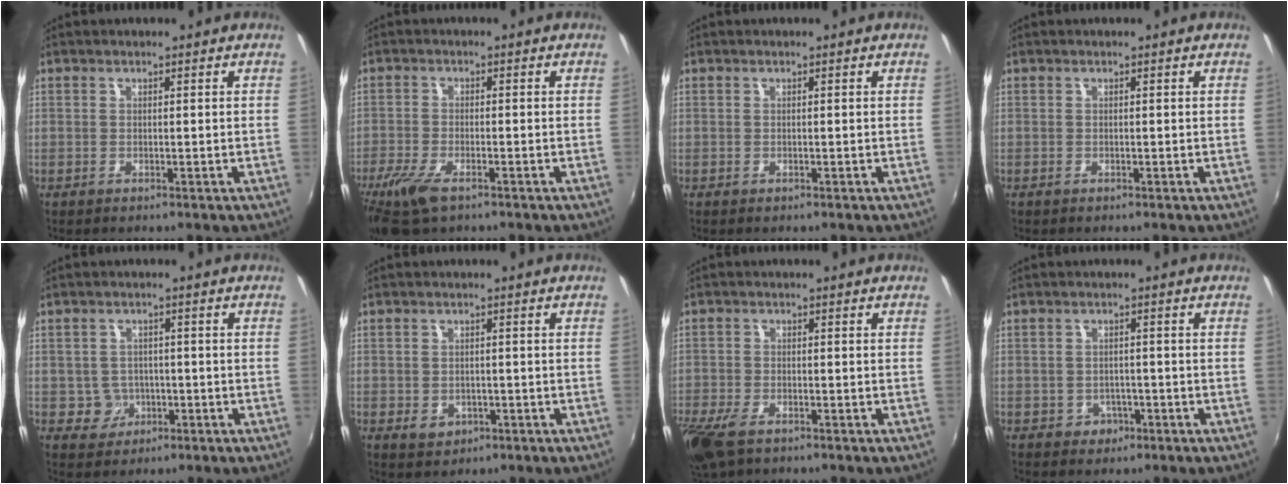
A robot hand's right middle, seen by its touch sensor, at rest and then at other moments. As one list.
[{"total": 7.9, "force": [-5.1, 2.9, 5.2], "torque": [-0.133, -0.027, -0.101]}, {"total": 0.0}, {"total": 0.0}, {"total": 4.2, "force": [-1.2, 4.0, 0.5], "torque": [-0.018, 0.008, -0.012]}, {"total": 3.5, "force": [-1.3, 2.8, 1.6], "torque": [-0.032, -0.003, -0.013]}, {"total": 7.8, "force": [-5.2, 3.4, 4.7], "torque": [-0.126, -0.028, -0.102]}, {"total": 3.1, "force": [-1.4, 2.7, 0.5], "torque": [-0.013, 0.003, -0.018]}]